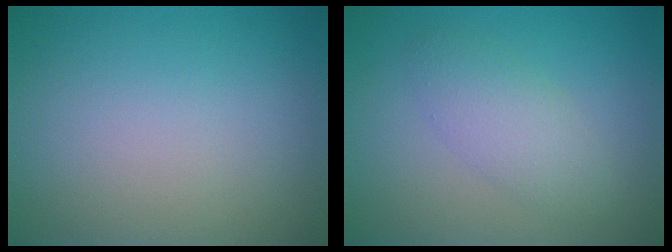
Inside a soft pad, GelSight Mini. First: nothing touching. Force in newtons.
{"total": 2.8, "press": 2.8, "slide": 0.2}